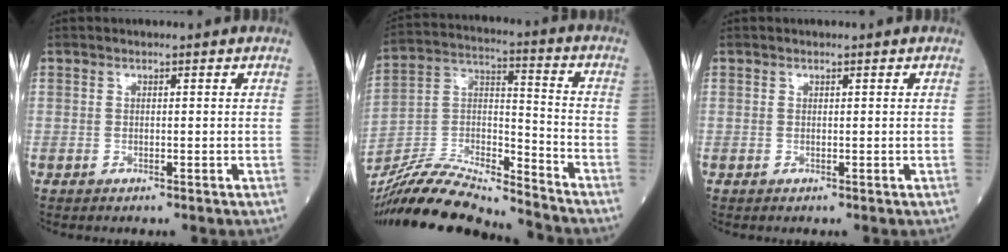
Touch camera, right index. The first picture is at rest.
{"total": 20.3, "force": [-19.0, 1.5, 7.0], "torque": [-0.157, 0.004, -0.336]}
{"total": 0.0}